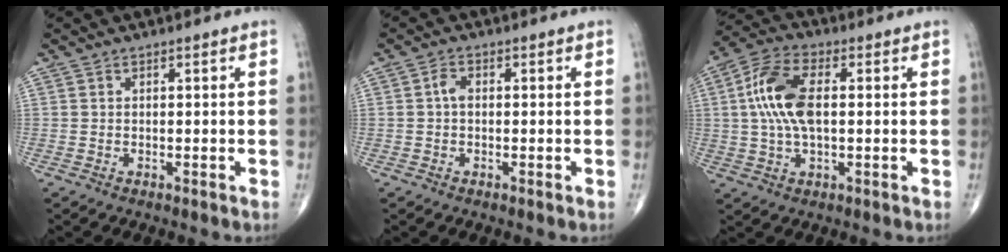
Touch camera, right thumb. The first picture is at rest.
{"total": 1.8, "force": [-0.1, 1.2, 1.4], "torque": [-0.023, 0.003, -0.006]}
{"total": 11.4, "force": [1.1, 5.5, 9.9], "torque": [-0.210, 0.016, 0.017]}